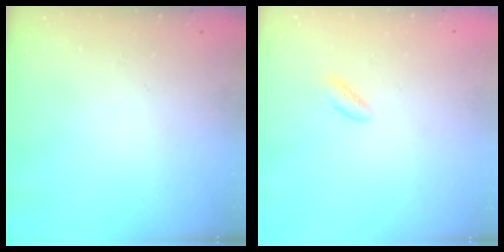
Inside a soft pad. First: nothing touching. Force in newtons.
{"total": 1.1, "press": 0.9, "slide": 0.6}